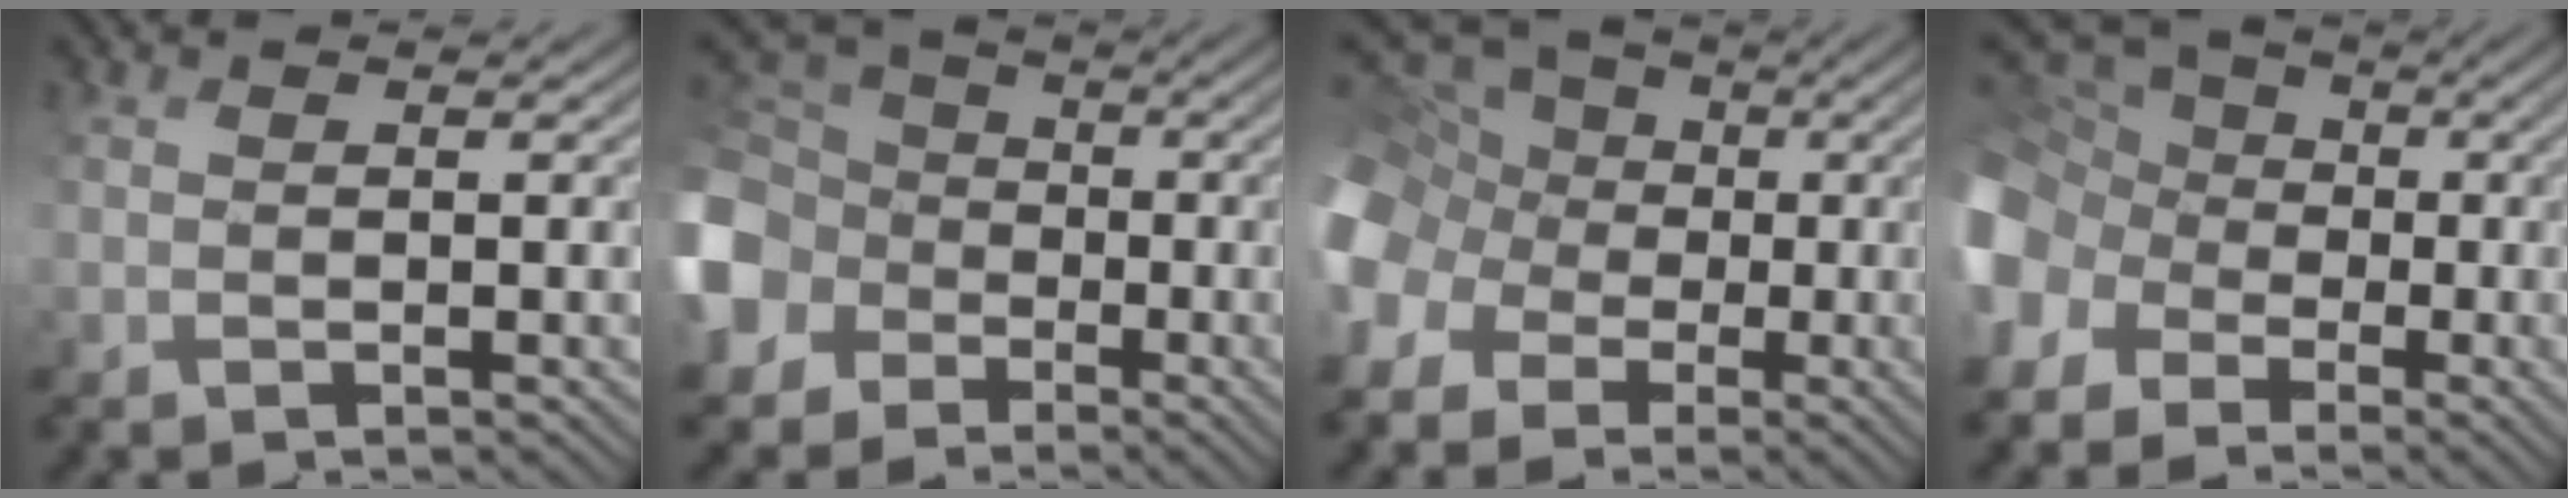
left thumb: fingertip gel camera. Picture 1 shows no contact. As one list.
[{"total": 9.6, "force": [-3.9, 8.3, 2.9], "torque": [-0.132, -0.021, -0.083]}, {"total": 13.7, "force": [-3.2, 12.4, 4.8], "torque": [-0.193, -0.008, -0.087]}, {"total": 12.0, "force": [-4.7, 10.1, 4.5], "torque": [-0.181, -0.018, -0.091]}]